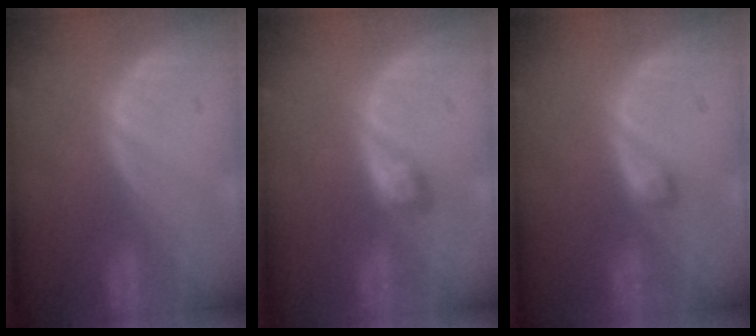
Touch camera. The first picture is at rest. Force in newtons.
{"total": 2.1, "press": 2.1, "slide": 0.2}
{"total": 1.5, "press": 1.4, "slide": 0.2}